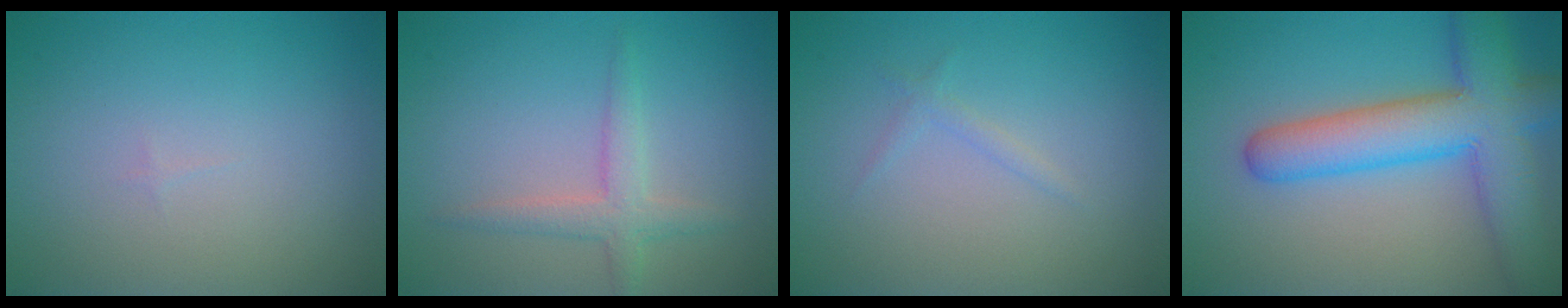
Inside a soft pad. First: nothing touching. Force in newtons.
{"total": 2.4, "press": 2.4, "slide": 0.1}
{"total": 0.8, "press": 0.8, "slide": 0.0}
{"total": 8.6, "press": 8.6, "slide": 0.5}